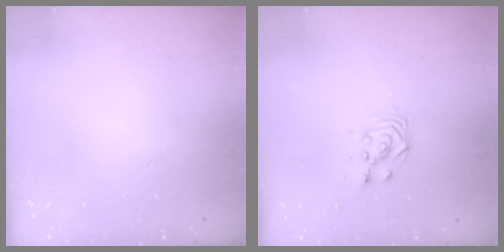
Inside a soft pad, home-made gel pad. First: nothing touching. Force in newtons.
{"total": 3.0, "press": 3.0, "slide": 0.0}